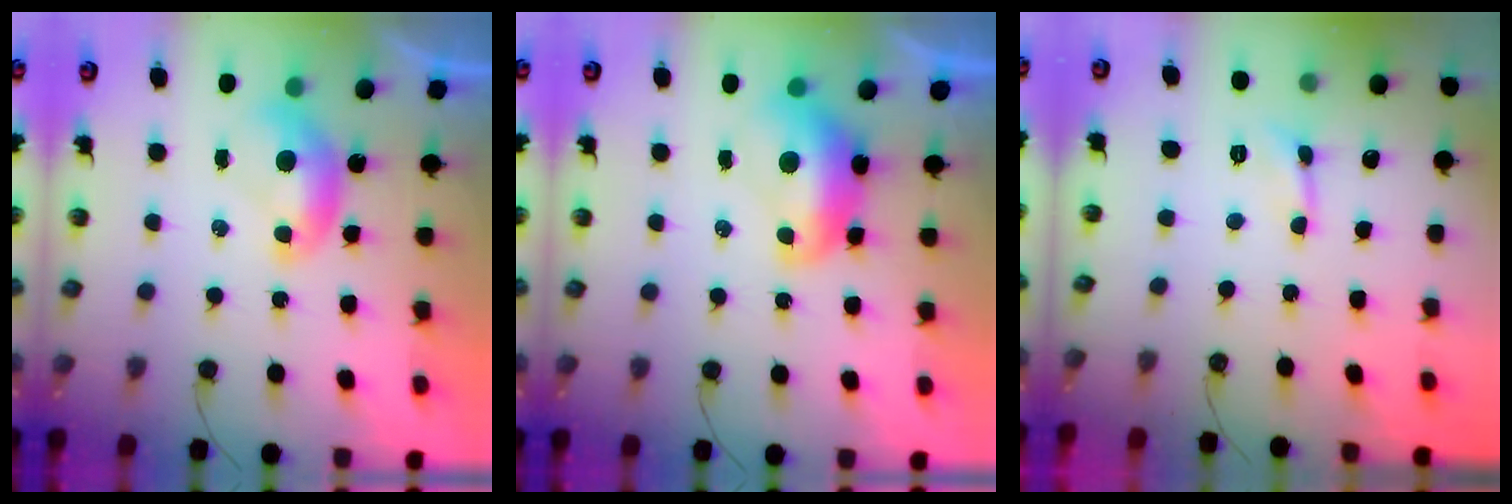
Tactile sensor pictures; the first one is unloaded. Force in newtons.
{"total": 2.2, "press": 2.1, "slide": 0.6}
{"total": 1.7, "press": 1.7, "slide": 0.5}